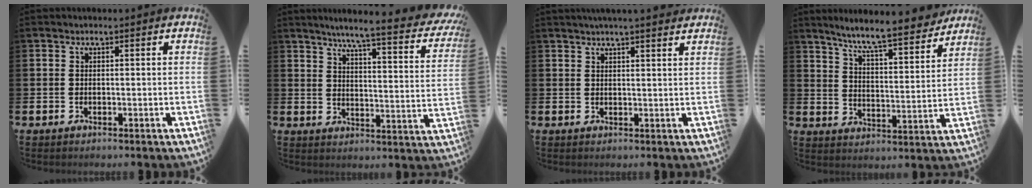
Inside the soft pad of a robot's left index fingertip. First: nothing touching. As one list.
[{"total": 5.9, "force": [5.0, -0.1, 3.0], "torque": [-0.065, -0.048, 0.074]}, {"total": 3.1, "force": [3.0, -0.3, 0.8], "torque": [-0.013, -0.012, 0.053]}, {"total": 8.4, "force": [7.8, 0.2, 3.0], "torque": [-0.084, -0.054, 0.133]}]